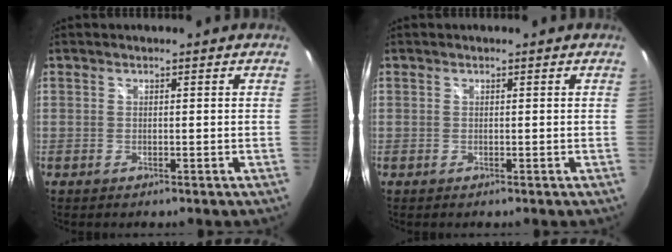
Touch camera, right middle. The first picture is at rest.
{"total": 0.0}